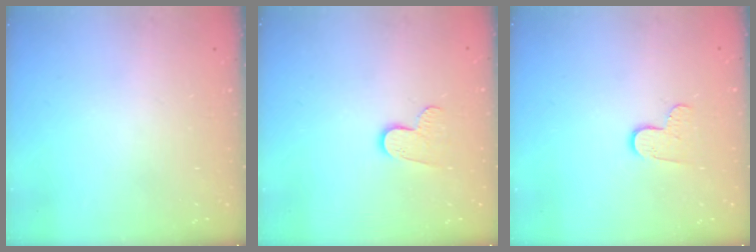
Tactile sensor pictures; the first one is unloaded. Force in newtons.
{"total": 6.9, "press": 6.9, "slide": 0.2}
{"total": 7.0, "press": 7.0, "slide": 0.6}